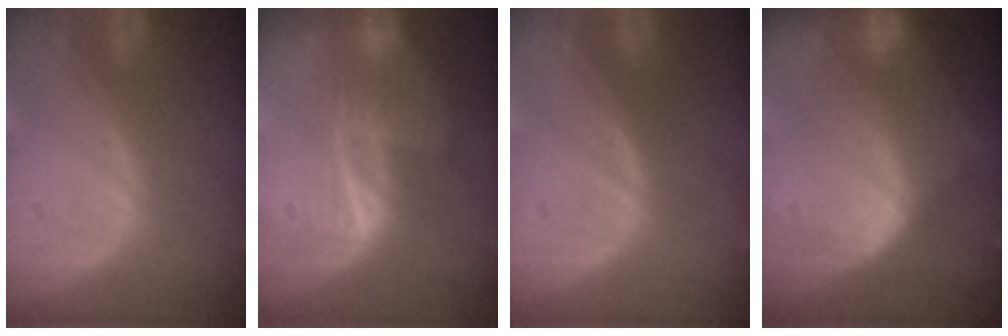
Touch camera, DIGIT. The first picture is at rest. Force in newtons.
{"total": 6.8, "press": 5.5, "slide": 4.0}
{"total": 0.0}
{"total": 6.8, "press": 6.7, "slide": 1.3}